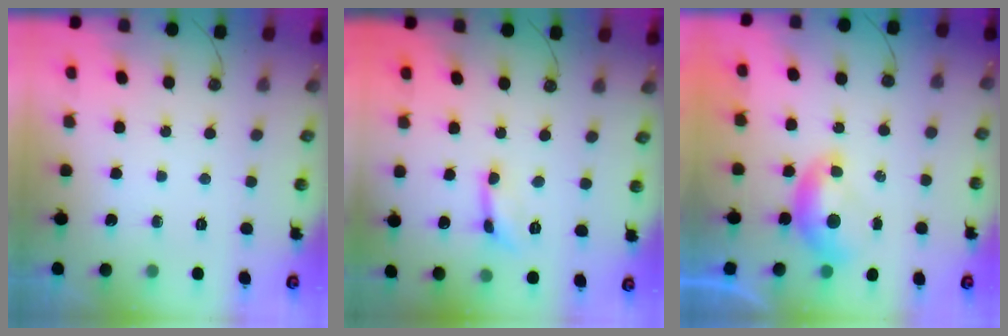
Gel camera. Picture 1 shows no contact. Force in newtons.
{"total": 0.0}
{"total": 0.0}